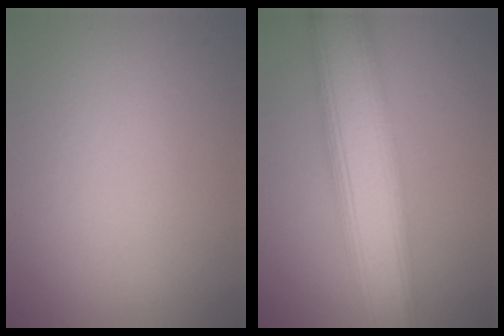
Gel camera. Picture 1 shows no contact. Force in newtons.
{"total": 9.6, "press": 9.5, "slide": 0.4}